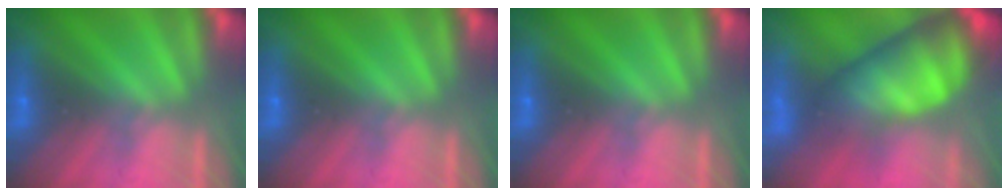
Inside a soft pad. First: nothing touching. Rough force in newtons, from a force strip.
{"total": 0.0}
{"total": 0.0}
{"total": 7.5}